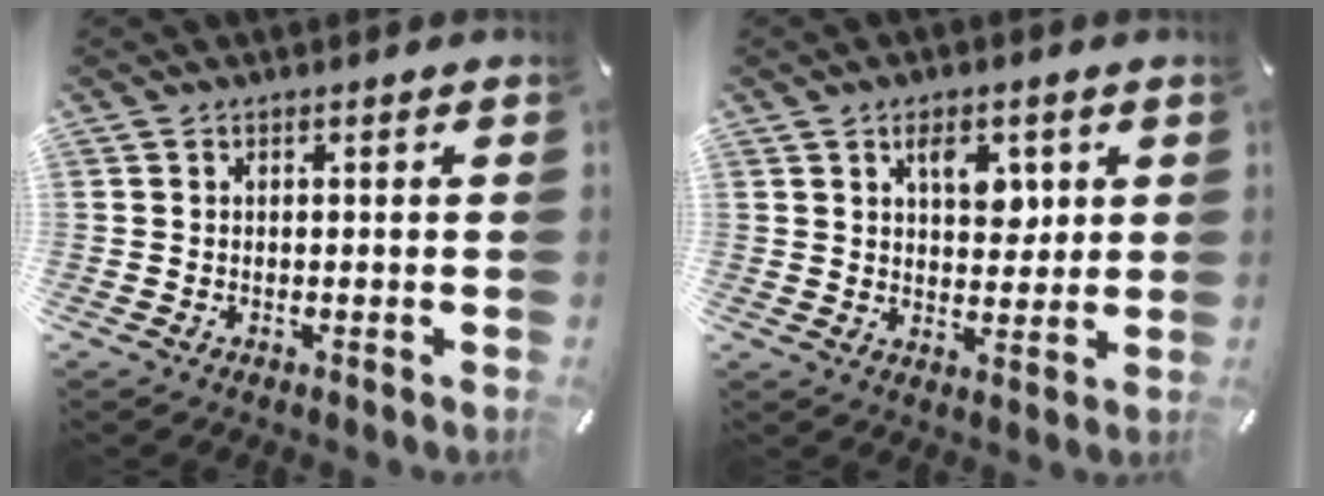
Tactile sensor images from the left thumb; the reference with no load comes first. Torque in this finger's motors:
{"motor_torque": [0.80, 1.64, 0.62, -0.60, 0.04]}